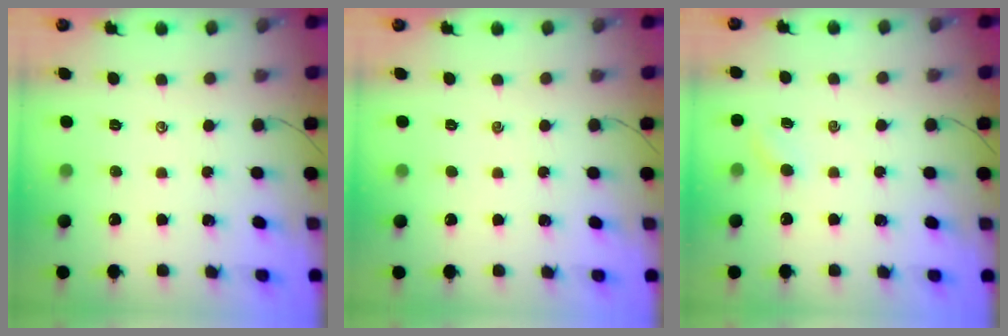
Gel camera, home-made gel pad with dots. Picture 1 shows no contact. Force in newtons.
{"total": 0.0}
{"total": 2.4, "press": 2.3, "slide": 0.8}